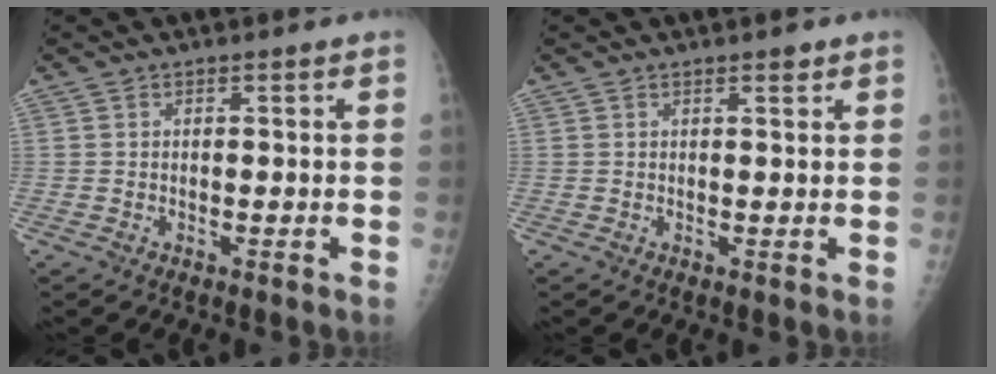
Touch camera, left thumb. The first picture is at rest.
{"total": 1.3, "force": [0.9, 0.4, 0.8], "torque": [-0.008, -0.005, 0.014]}